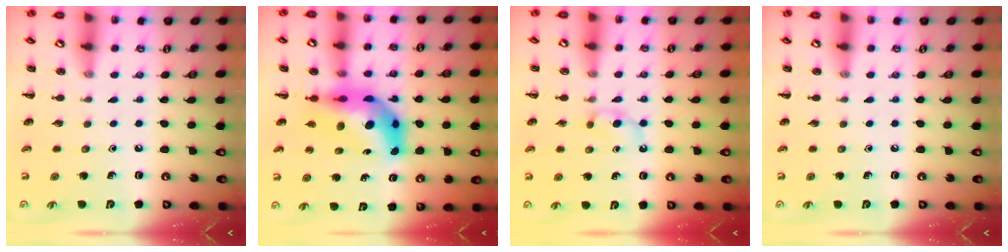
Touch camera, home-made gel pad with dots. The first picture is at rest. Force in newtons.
{"total": 11.2, "press": 10.5, "slide": 3.8}
{"total": 3.7, "press": 3.4, "slide": 1.5}
{"total": 0.0}